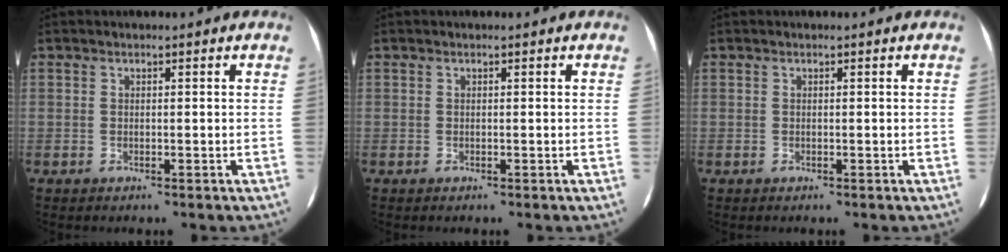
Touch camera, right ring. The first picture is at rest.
{"total": 0.0}
{"total": 0.0}